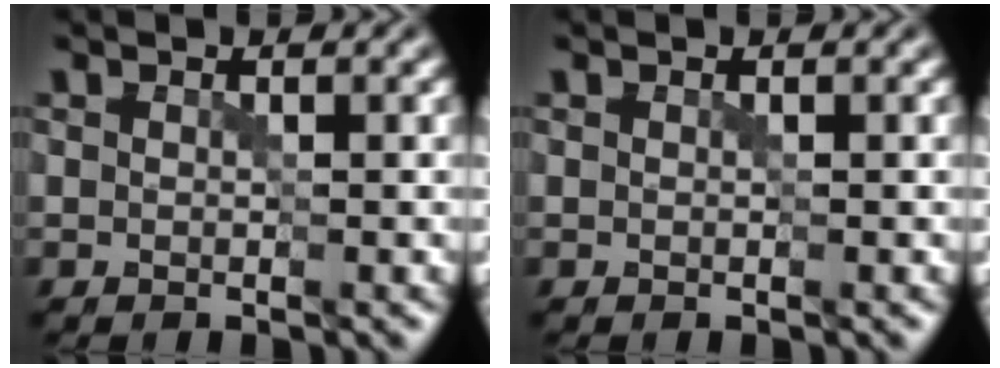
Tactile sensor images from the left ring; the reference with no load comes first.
{"total": 0.0}